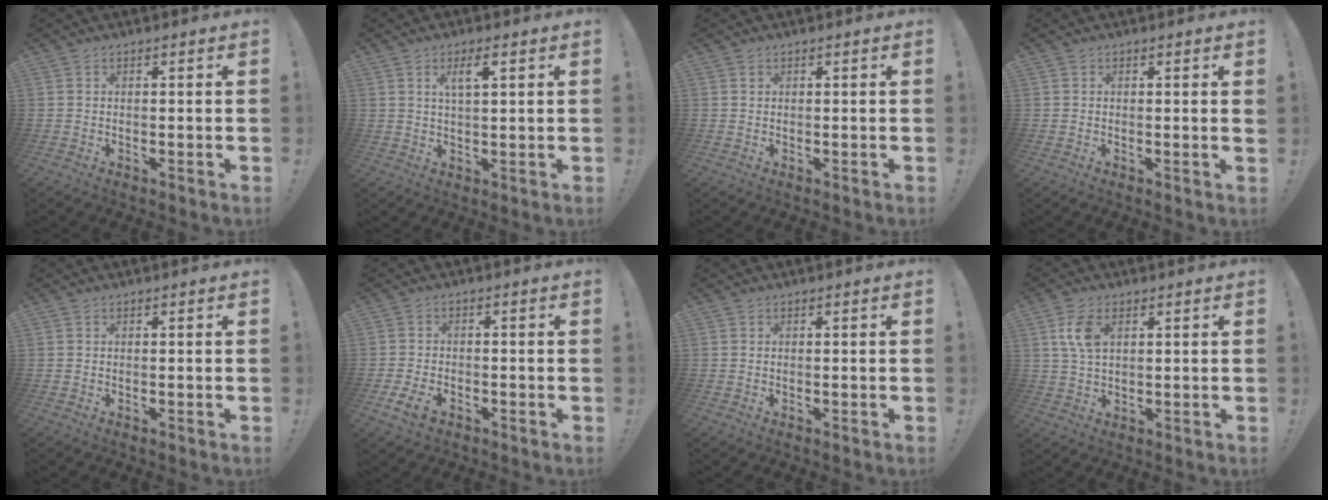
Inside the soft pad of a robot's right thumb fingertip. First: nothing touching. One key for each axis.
{"total": 3.2, "fx": 1.4, "fy": 0.5, "fz": 2.9, "tx": -0.049, "ty": -0.002, "tz": 0.020}
{"total": 0.6, "fx": 0.2, "fy": 0.5, "fz": 0.2, "tx": -0.001, "ty": 0.001, "tz": 0.004}
{"total": 1.0, "fx": 0.6, "fy": -0.4, "fz": 0.8, "tx": -0.004, "ty": -0.004, "tz": 0.007}
{"total": 0.0}
{"total": 5.9, "fx": -2.9, "fy": 3.2, "fz": 4.0, "tx": -0.087, "ty": 0.004, "tz": -0.049}
{"total": 0.0}
{"total": 6.7, "fx": 2.4, "fy": 3.4, "fz": 5.2, "tx": -0.099, "ty": -0.001, "tz": 0.042}